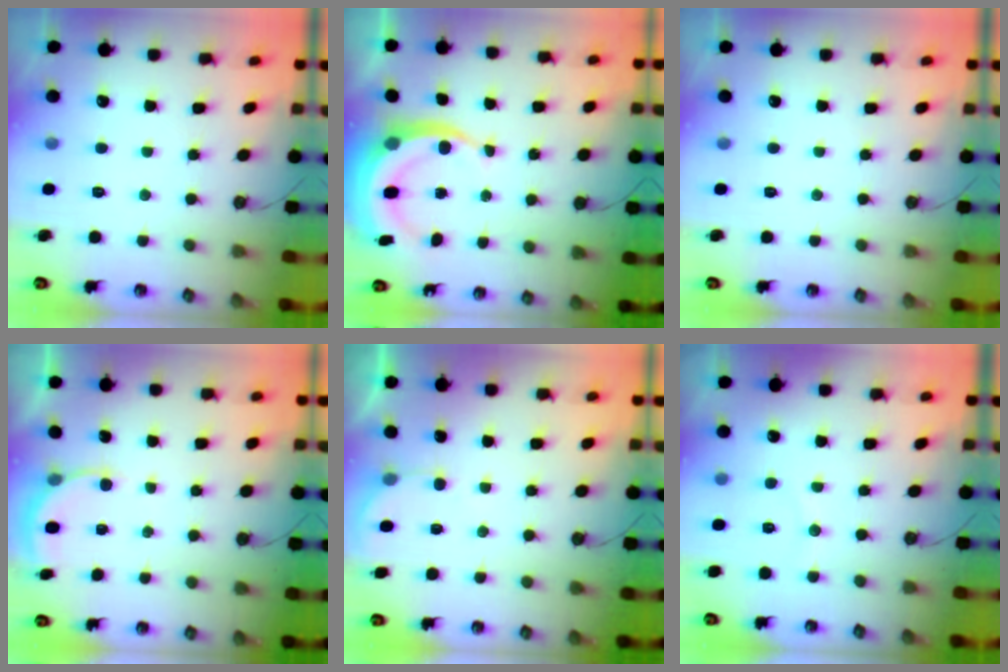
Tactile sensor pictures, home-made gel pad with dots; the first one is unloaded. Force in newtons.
{"total": 8.8, "press": 8.6, "slide": 1.6}
{"total": 0.0}
{"total": 3.5, "press": 3.5, "slide": 0.3}
{"total": 2.9, "press": 2.9, "slide": 0.3}
{"total": 3.6, "press": 3.5, "slide": 0.7}